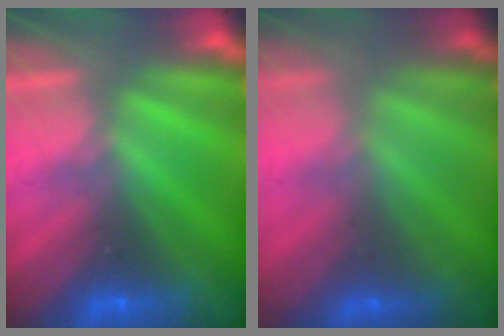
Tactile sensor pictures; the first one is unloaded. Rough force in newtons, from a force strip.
{"total": 1.7}